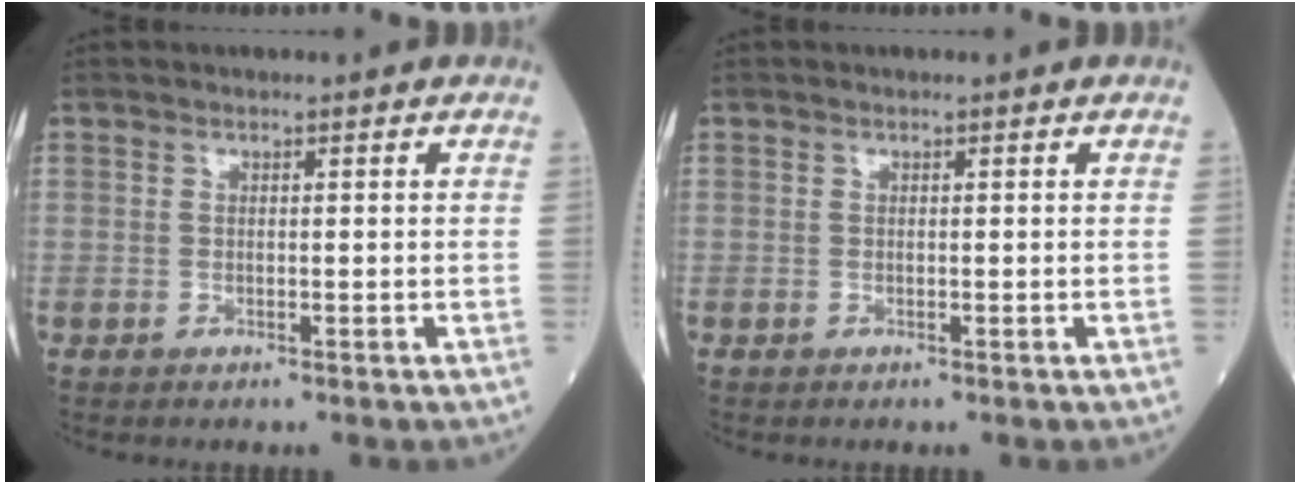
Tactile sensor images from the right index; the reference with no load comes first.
{"total": 0.0}